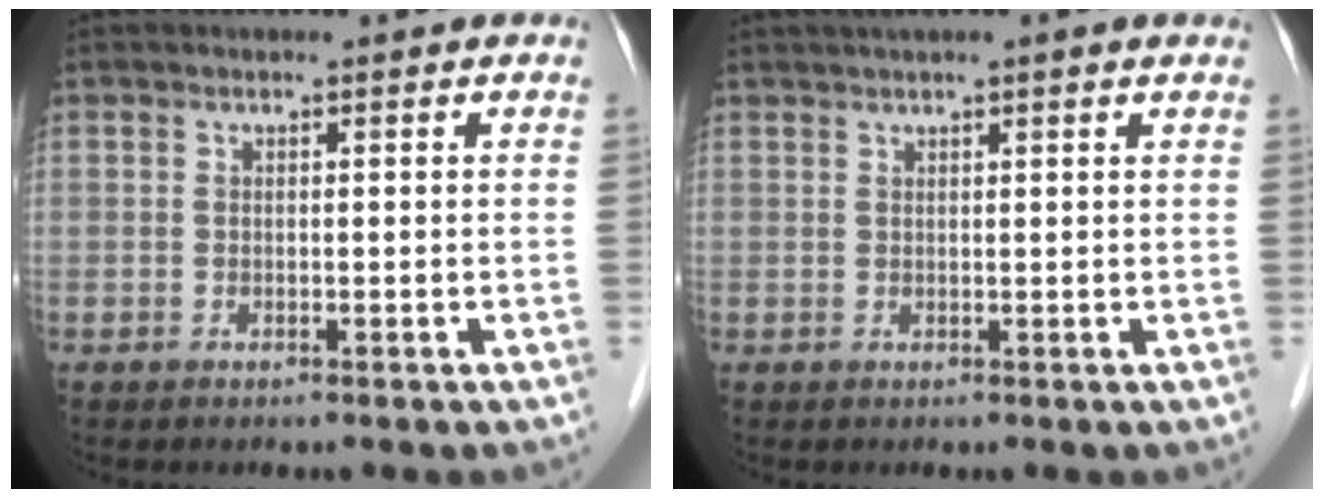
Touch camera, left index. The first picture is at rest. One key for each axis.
{"total": 5.3, "fx": 4.0, "fy": 0.1, "fz": 3.4, "tx": -0.053, "ty": 0.034, "tz": 0.062}